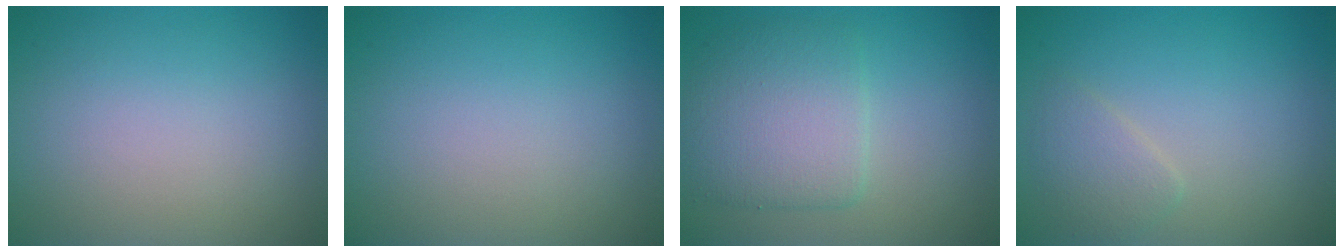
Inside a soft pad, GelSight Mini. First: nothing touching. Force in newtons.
{"total": 0.0}
{"total": 4.9, "press": 4.8, "slide": 0.3}
{"total": 1.8, "press": 1.8, "slide": 0.1}